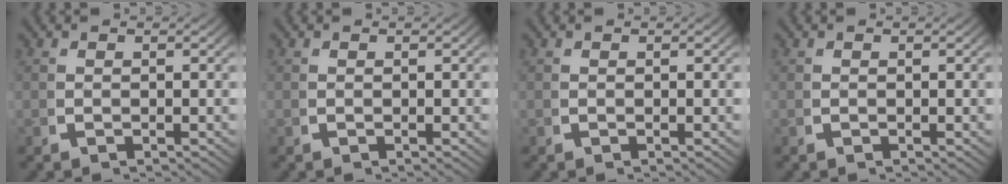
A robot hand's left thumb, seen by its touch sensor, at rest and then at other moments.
{"total": 0.0}
{"total": 0.0}
{"total": 0.0}